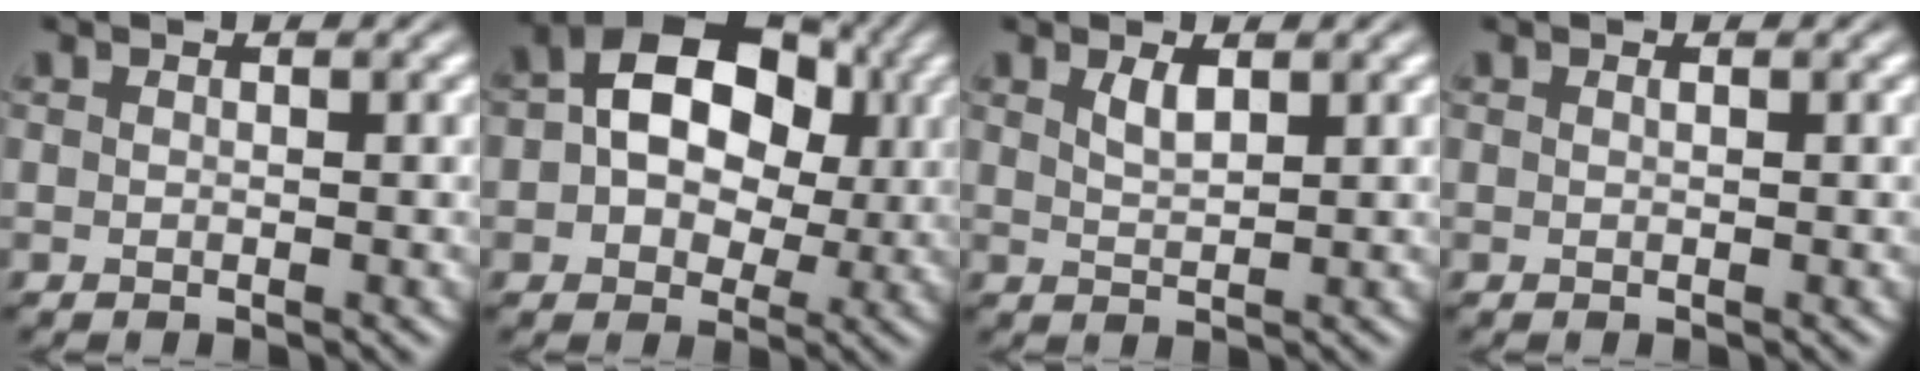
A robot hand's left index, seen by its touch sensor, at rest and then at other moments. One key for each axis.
{"total": 12.0, "fx": 2.5, "fy": 8.5, "fz": 8.1, "tx": -0.119, "ty": 0.043, "tz": 0.018}
{"total": 1.7, "fx": 1.1, "fy": 0.5, "fz": 1.2, "tx": -0.025, "ty": -0.001, "tz": 0.022}
{"total": 0.0}